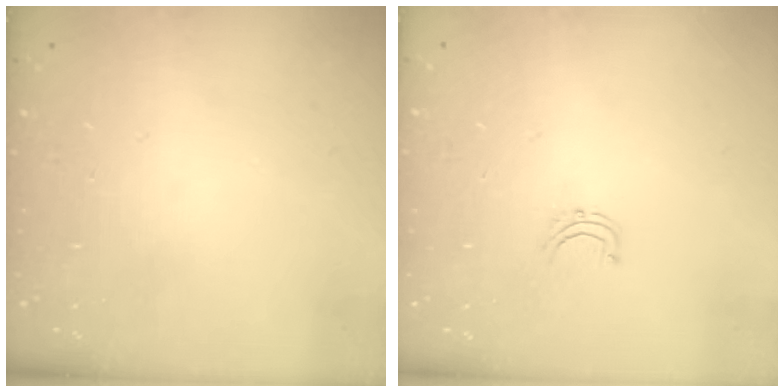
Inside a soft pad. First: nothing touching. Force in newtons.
{"total": 3.6, "press": 3.5, "slide": 0.4}